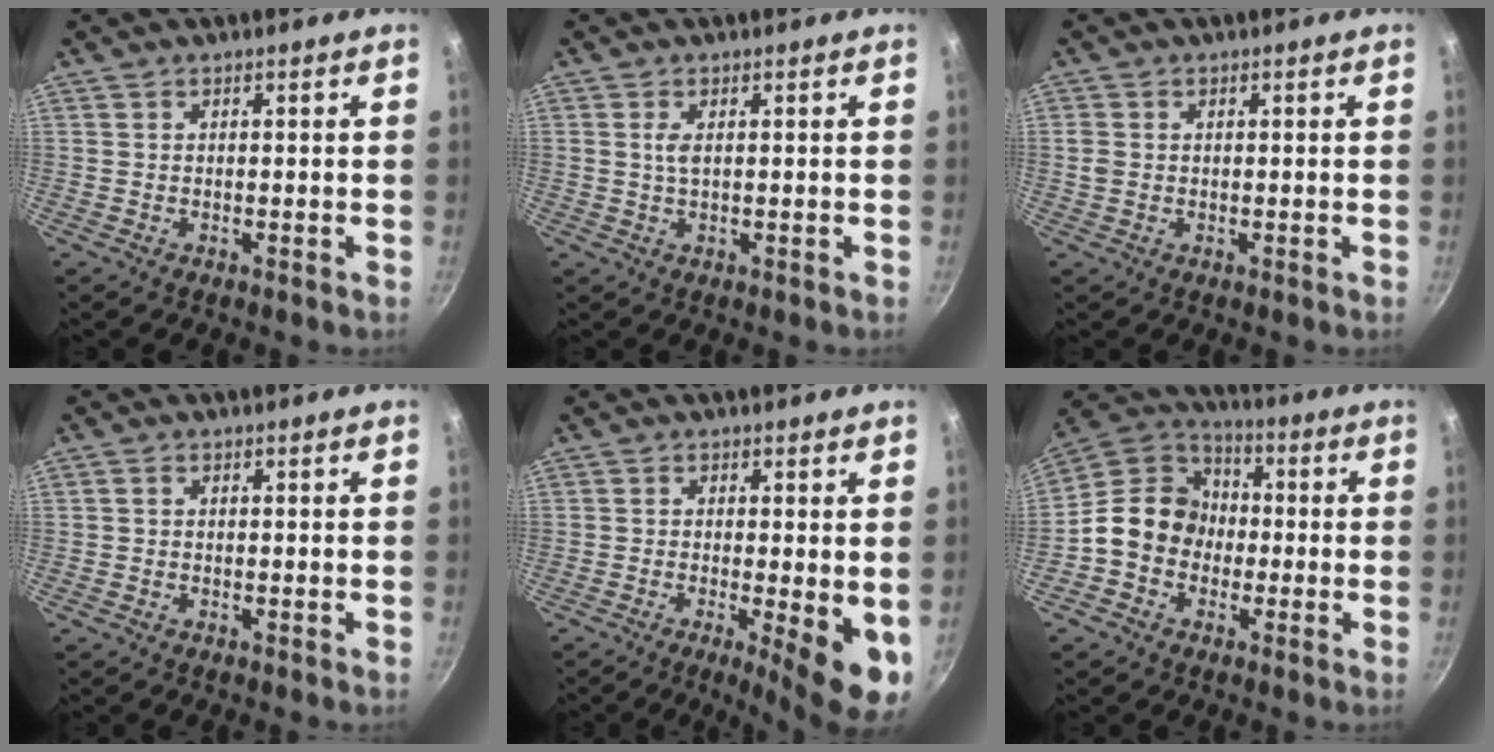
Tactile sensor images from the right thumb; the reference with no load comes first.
{"total": 1.9, "force": [0.4, 0.8, 1.7], "torque": [-0.034, -0.002, 0.009]}
{"total": 2.2, "force": [0.1, 1.8, 1.2], "torque": [-0.020, 0.002, 0.003]}
{"total": 0.5, "force": [-0.1, 0.5, 0.2], "torque": [-0.004, 0.003, -0.002]}
{"total": 9.2, "force": [-1.7, 2.2, 8.8], "torque": [-0.113, -0.011, -0.018]}
{"total": 12.4, "force": [-2.0, 10.6, 6.2], "torque": [-0.064, 0.042, -0.060]}